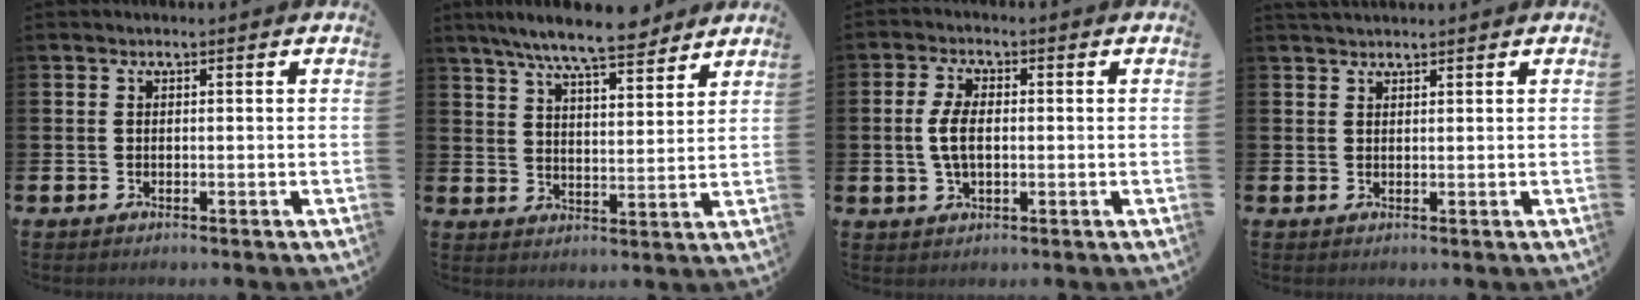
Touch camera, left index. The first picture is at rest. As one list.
[{"total": 8.8, "force": [8.1, 1.0, 3.3], "torque": [-0.071, -0.042, 0.143]}, {"total": 4.6, "force": [0.3, 2.3, 4.0], "torque": [-0.079, 0.004, 0.000]}, {"total": 1.5, "force": [1.5, 0.2, 0.2], "torque": [-0.006, 0.000, 0.028]}]